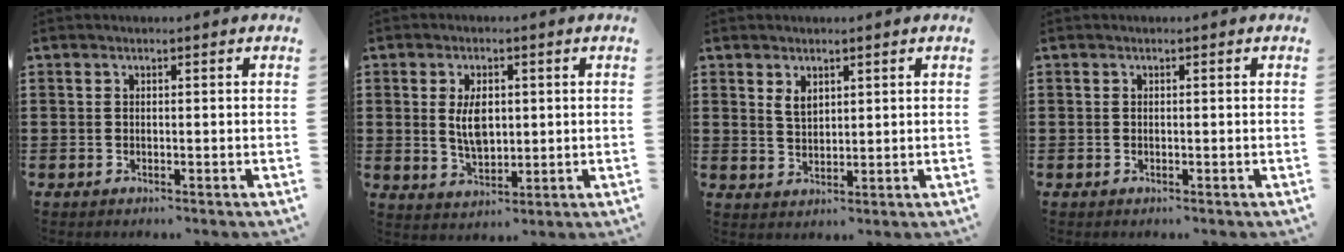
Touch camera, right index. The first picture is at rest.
{"total": 5.5, "force": [0.8, 3.2, 4.5], "torque": [-0.078, 0.005, 0.009]}
{"total": 2.5, "force": [1.6, 1.5, 1.4], "torque": [-0.032, 0.004, 0.029]}
{"total": 0.0}